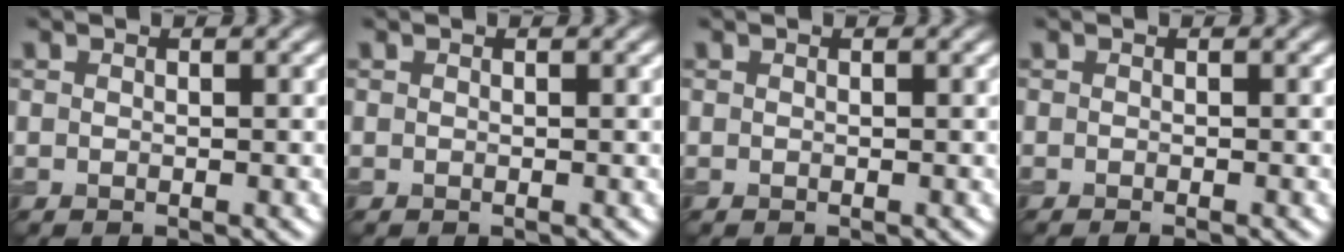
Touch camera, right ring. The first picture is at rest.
{"total": 0.0}
{"total": 0.0}
{"total": 0.8, "force": [-0.5, 0.2, 0.6], "torque": [-0.006, -0.006, -0.010]}